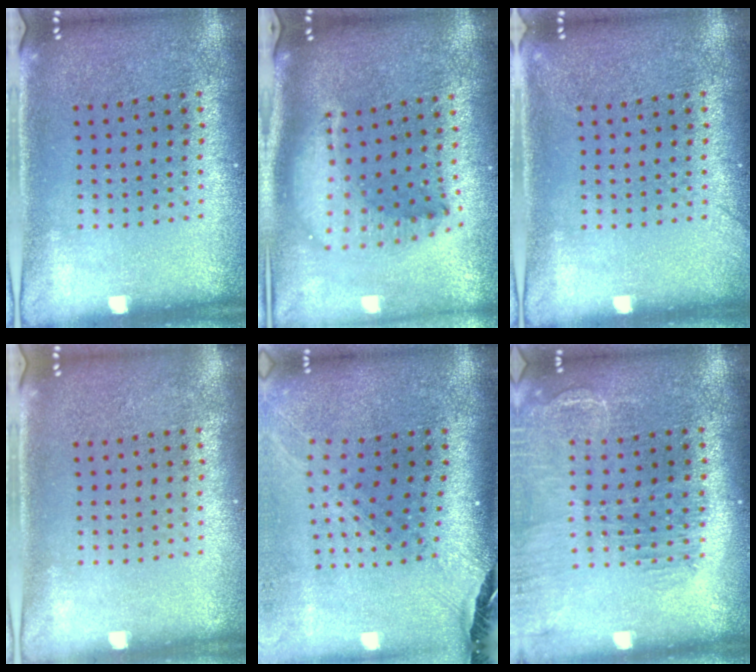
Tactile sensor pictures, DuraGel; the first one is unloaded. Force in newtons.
{"total": 1.8, "press": 1.4, "slide": 1.0}
{"total": 1.0, "press": 0.9, "slide": 0.3}
{"total": 0.0}
{"total": 1.8, "press": 1.5, "slide": 0.9}
{"total": 1.5, "press": 1.4, "slide": 0.3}